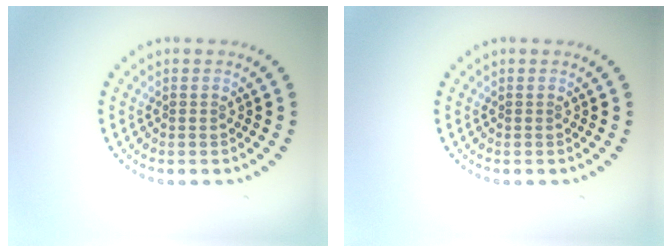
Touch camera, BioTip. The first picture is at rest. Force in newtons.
{"total": 0.0}